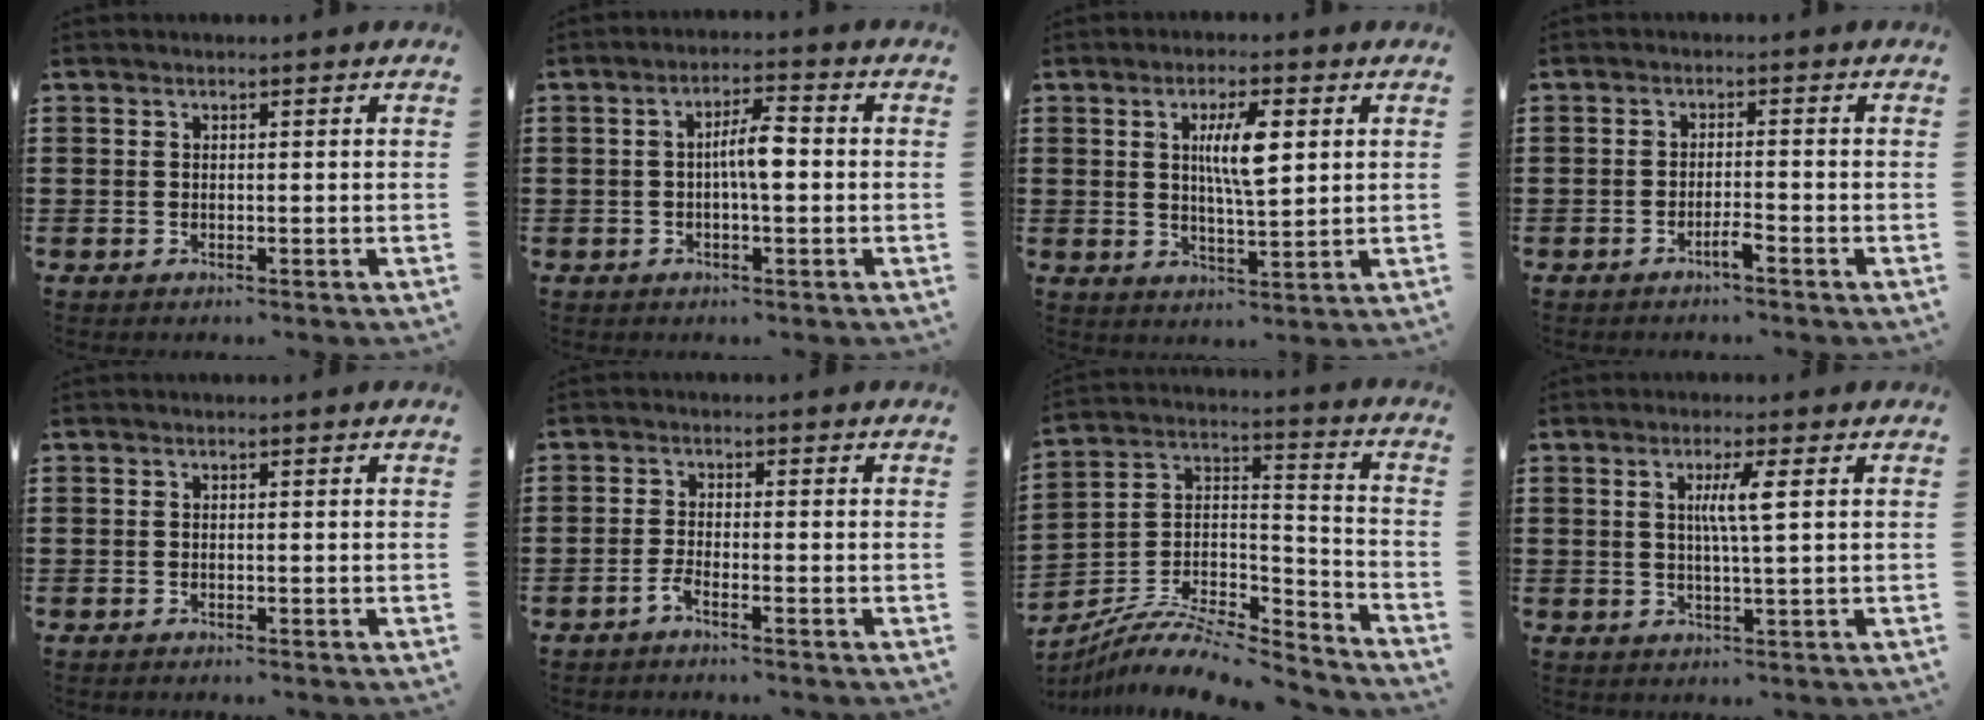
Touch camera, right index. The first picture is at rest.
{"total": 5.1, "force": [-0.3, 1.3, 4.9], "torque": [-0.088, 0.009, -0.008]}
{"total": 6.9, "force": [1.8, 1.7, 6.5], "torque": [-0.122, 0.005, 0.024]}
{"total": 2.2, "force": [-1.6, 0.1, 1.5], "torque": [-0.027, -0.001, -0.028]}
{"total": 0.0}
{"total": 1.9, "force": [-1.5, 0.0, 1.2], "torque": [-0.036, -0.006, -0.033]}
{"total": 8.7, "force": [-7.5, 2.4, 3.7], "torque": [-0.074, 0.008, -0.151]}
{"total": 4.1, "force": [0.9, -0.1, 4.0], "torque": [-0.080, -0.001, 0.011]}